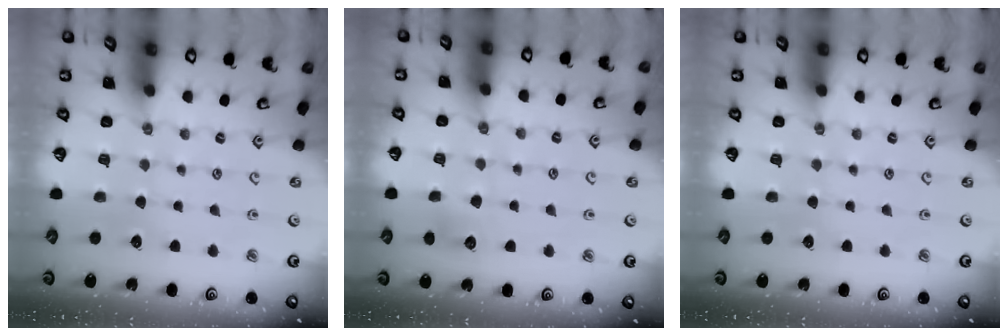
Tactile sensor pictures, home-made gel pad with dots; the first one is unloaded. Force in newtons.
{"total": 5.2, "press": 5.2, "slide": 0.6}
{"total": 0.0}